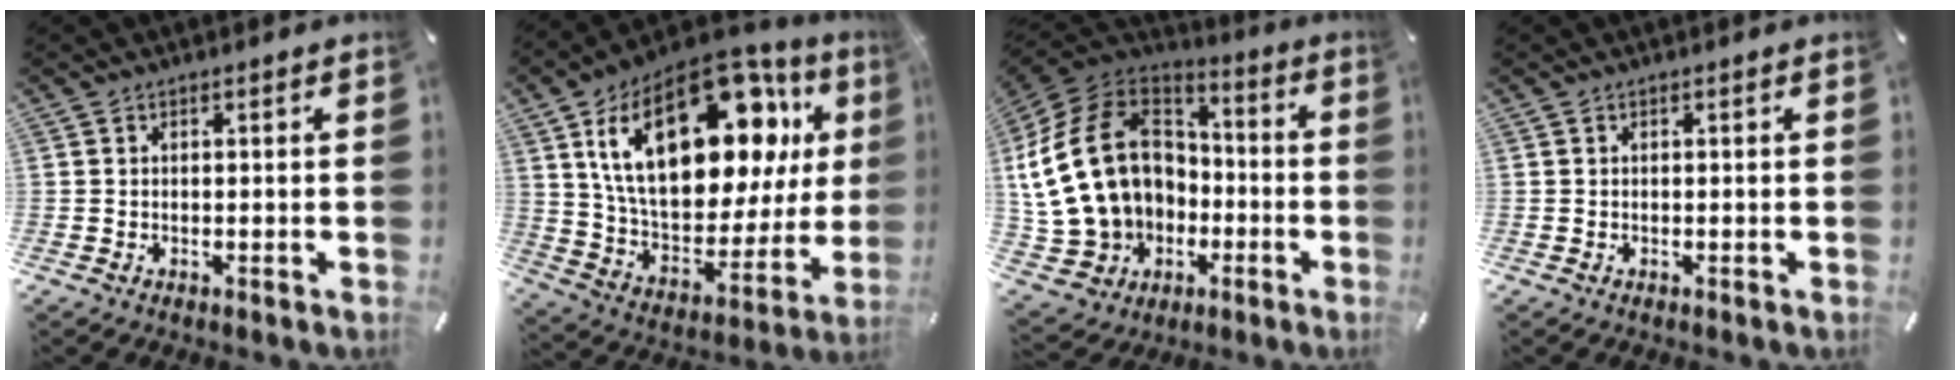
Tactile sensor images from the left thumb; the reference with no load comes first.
{"total": 29.0, "force": [12.1, 15.7, 21.1], "torque": [-0.366, -0.069, 0.206]}
{"total": 23.6, "force": [0.0, 19.3, 13.6], "torque": [-0.285, 0.005, 0.023]}
{"total": 0.0}